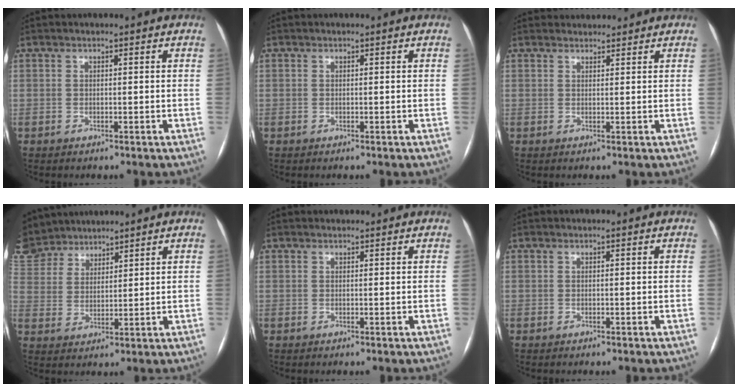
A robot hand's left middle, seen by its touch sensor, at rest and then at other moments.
{"total": 0.0}
{"total": 2.9, "force": [2.8, 0.7, 0.0], "torque": [0.000, 0.026, 0.042]}
{"total": 12.6, "force": [11.2, 5.0, 3.0], "torque": [-0.087, 0.031, 0.228]}
{"total": 1.4, "force": [1.3, 0.3, 0.2], "torque": [-0.007, 0.021, 0.021]}
{"total": 0.0}